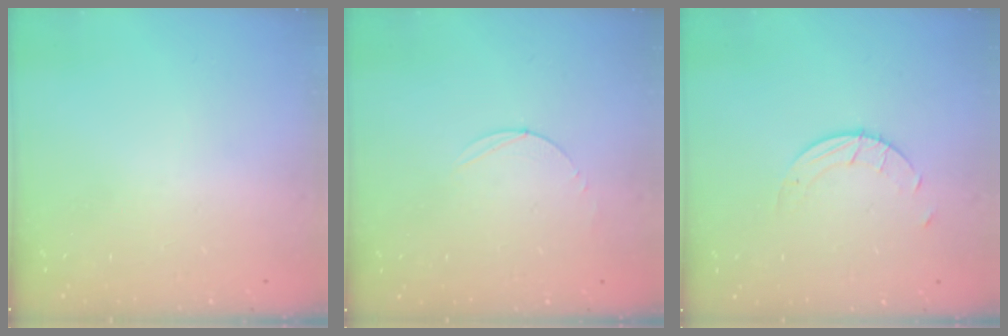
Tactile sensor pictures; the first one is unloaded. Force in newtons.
{"total": 3.0, "press": 3.0, "slide": 0.3}
{"total": 2.6, "press": 2.6, "slide": 0.2}